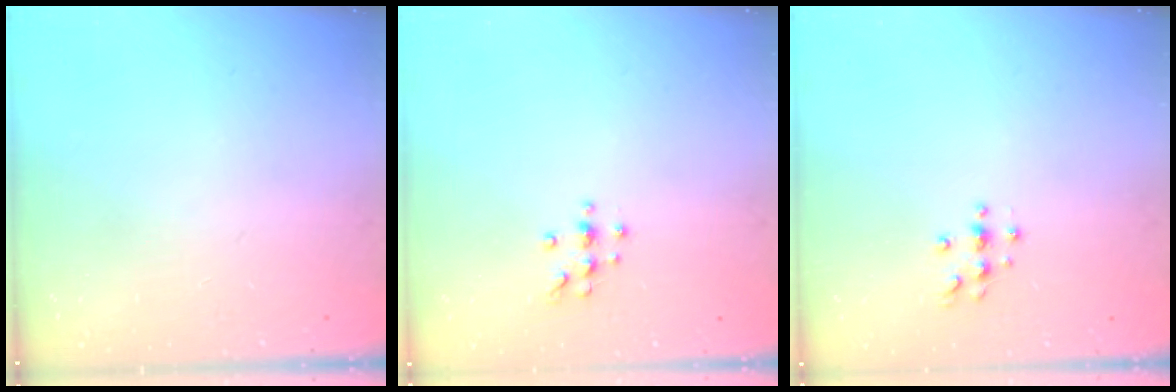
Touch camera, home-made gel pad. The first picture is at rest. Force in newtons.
{"total": 6.3, "press": 6.2, "slide": 0.7}
{"total": 4.2, "press": 4.2, "slide": 0.5}